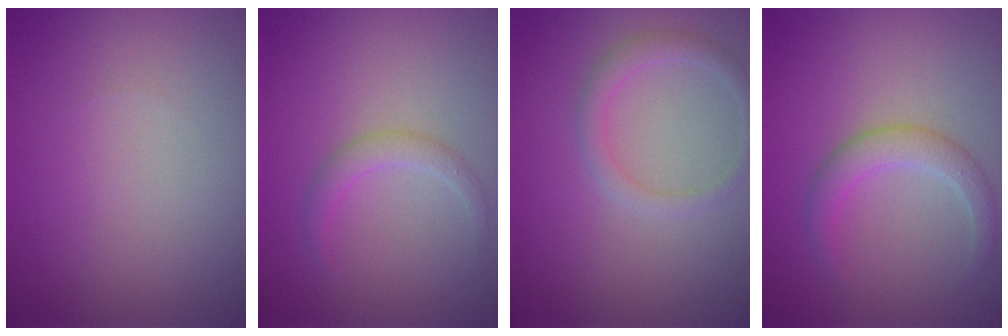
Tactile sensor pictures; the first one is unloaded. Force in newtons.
{"total": 1.5, "press": 1.5, "slide": 0.1}
{"total": 1.8, "press": 1.8, "slide": 0.1}
{"total": 2.5, "press": 2.5, "slide": 0.2}